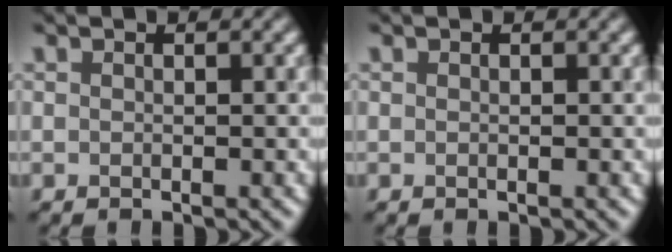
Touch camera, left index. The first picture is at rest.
{"total": 0.0}